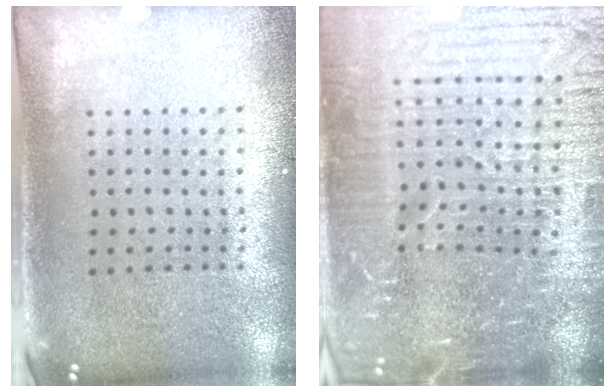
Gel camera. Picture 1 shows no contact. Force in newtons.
{"total": 6.9, "press": 6.0, "slide": 3.4}